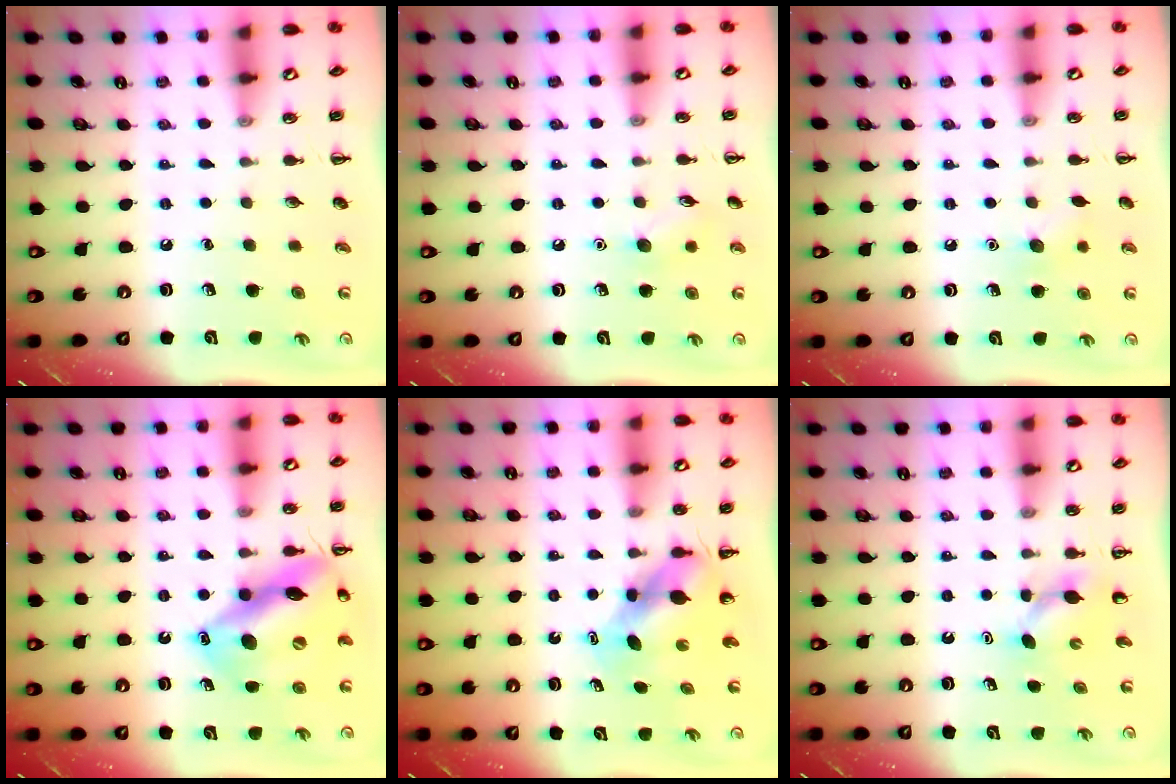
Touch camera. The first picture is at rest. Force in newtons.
{"total": 6.1, "press": 5.9, "slide": 1.6}
{"total": 6.5, "press": 6.3, "slide": 1.3}
{"total": 16.6, "press": 16.4, "slide": 2.4}
{"total": 6.0, "press": 5.9, "slide": 1.0}
{"total": 3.9, "press": 3.7, "slide": 1.0}